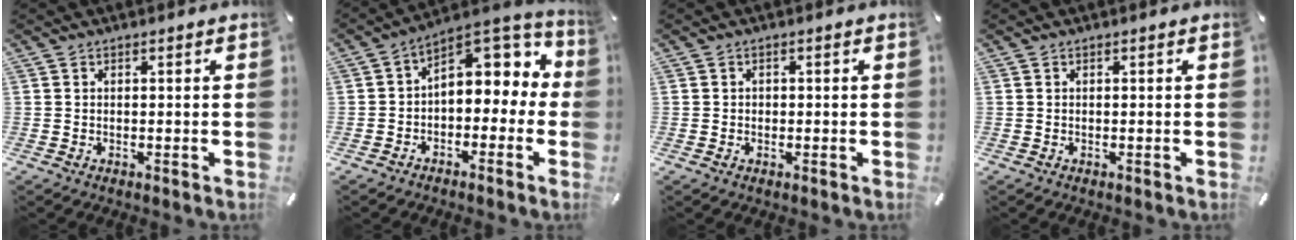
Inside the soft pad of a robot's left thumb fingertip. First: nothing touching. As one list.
[{"total": 9.4, "force": [2.5, 6.8, 6.0], "torque": [-0.072, -0.021, 0.045]}, {"total": 1.0, "force": [-0.3, 0.9, 0.3], "torque": [-0.007, 0.004, -0.009]}, {"total": 0.0}]